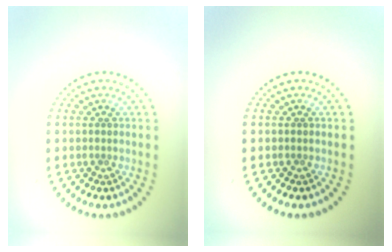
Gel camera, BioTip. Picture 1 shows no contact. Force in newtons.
{"total": 0.0}